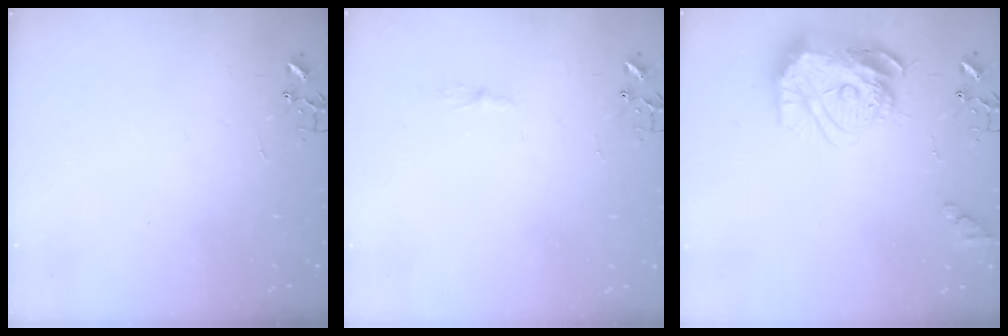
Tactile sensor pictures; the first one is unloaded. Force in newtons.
{"total": 4.0, "press": 4.0, "slide": 0.4}
{"total": 16.7, "press": 16.7, "slide": 1.6}